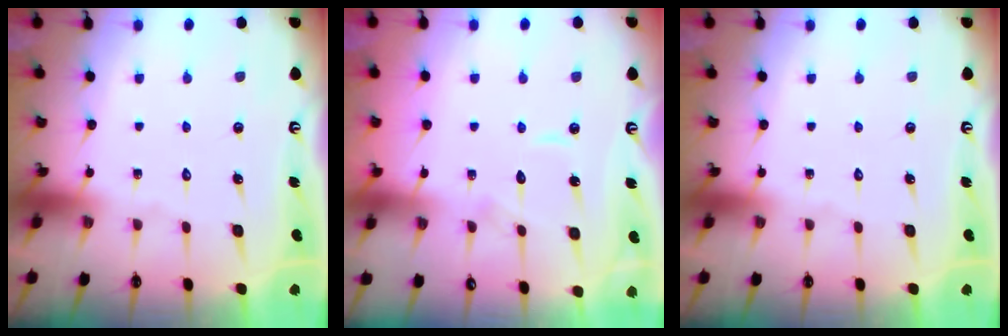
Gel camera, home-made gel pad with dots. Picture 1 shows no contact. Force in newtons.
{"total": 4.8, "press": 4.7, "slide": 0.5}
{"total": 0.0}